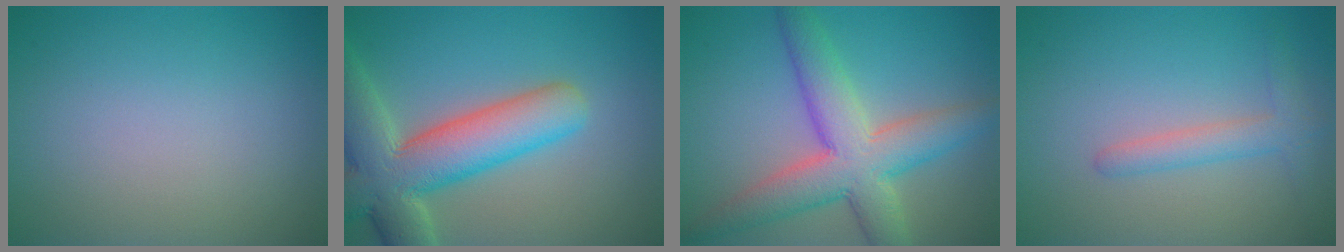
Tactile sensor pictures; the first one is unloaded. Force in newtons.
{"total": 9.8, "press": 9.7, "slide": 0.9}
{"total": 7.8, "press": 7.8, "slide": 0.3}
{"total": 2.4, "press": 2.4, "slide": 0.2}